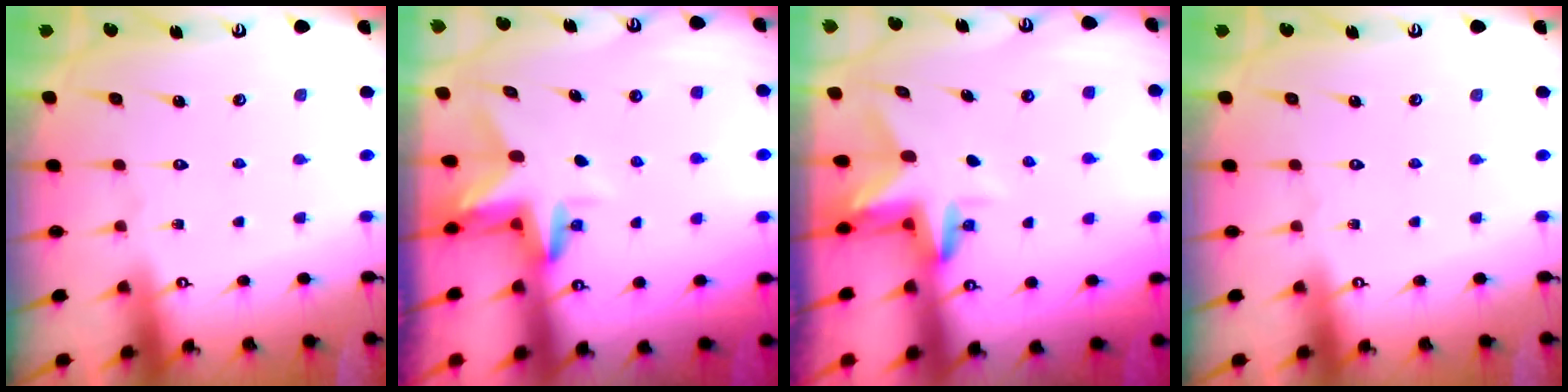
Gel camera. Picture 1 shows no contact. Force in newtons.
{"total": 3.5, "press": 3.5, "slide": 0.3}
{"total": 3.5, "press": 3.5, "slide": 0.3}
{"total": 0.0}